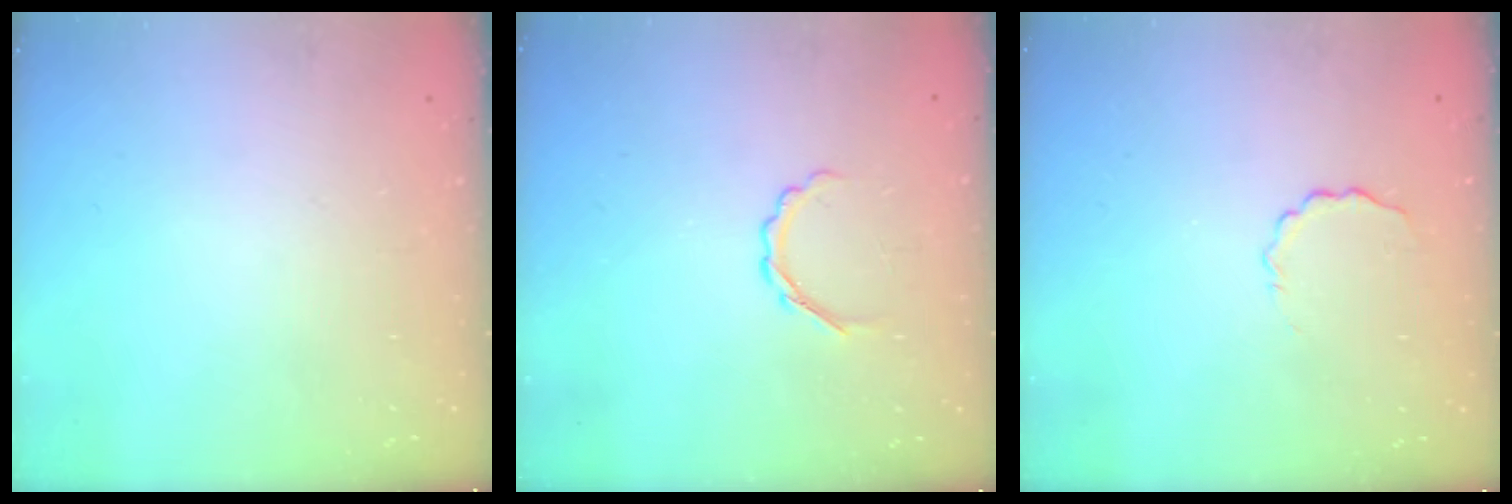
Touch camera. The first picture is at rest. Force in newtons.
{"total": 3.6, "press": 3.5, "slide": 1.0}
{"total": 2.6, "press": 2.5, "slide": 0.8}